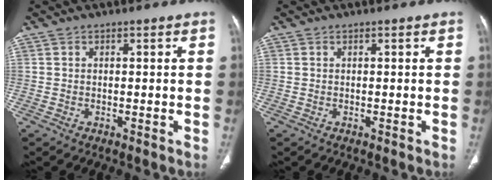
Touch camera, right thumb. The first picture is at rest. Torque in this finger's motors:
{"motor_torque": [0.53, 0.41, -0.23, 0.17, 0.03]}